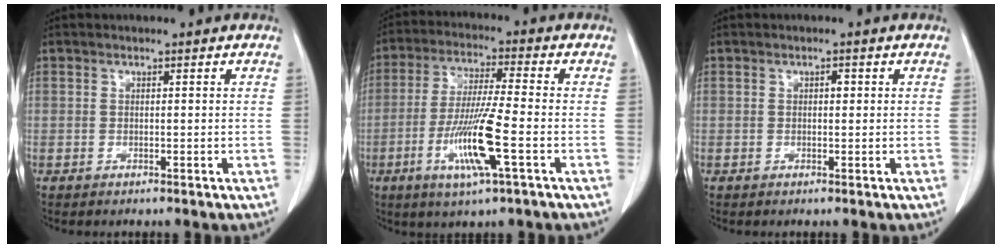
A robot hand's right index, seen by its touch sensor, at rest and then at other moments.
{"total": 11.3, "force": [-3.7, 0.0, 10.6], "torque": [-0.212, -0.017, -0.072]}
{"total": 0.8, "force": [0.2, 0.5, 0.7], "torque": [-0.008, 0.002, 0.002]}